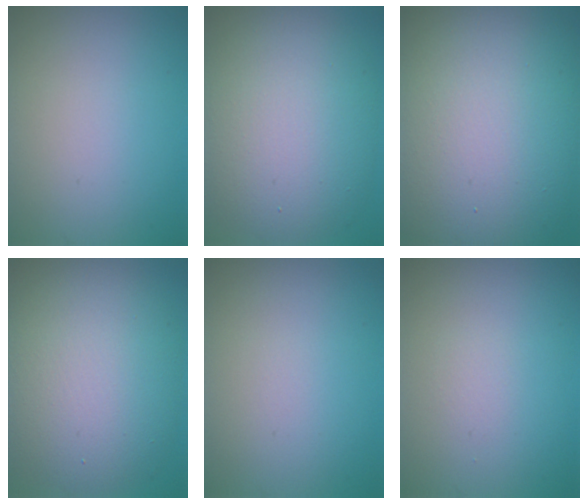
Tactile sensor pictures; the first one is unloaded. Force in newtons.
{"total": 10.6, "press": 10.6, "slide": 0.7}
{"total": 17.8, "press": 17.8, "slide": 0.7}
{"total": 10.2, "press": 10.2, "slide": 0.5}
{"total": 0.0}
{"total": 0.6, "press": 0.6, "slide": 0.0}